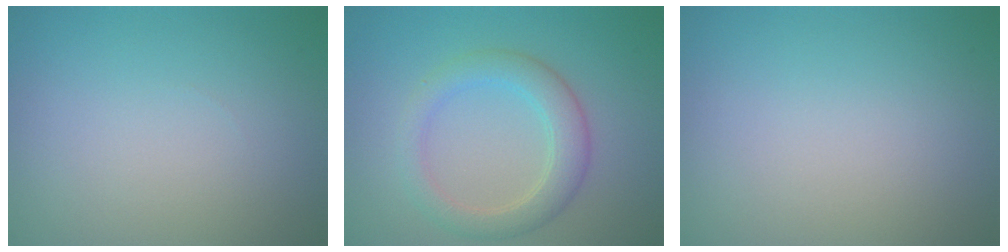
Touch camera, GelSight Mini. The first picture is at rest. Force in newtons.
{"total": 3.6, "press": 3.6, "slide": 0.1}
{"total": 0.0}